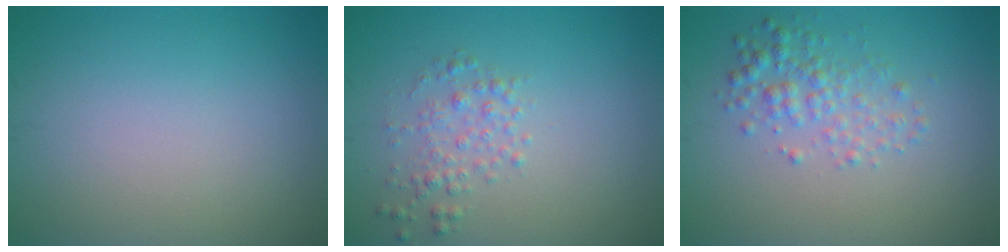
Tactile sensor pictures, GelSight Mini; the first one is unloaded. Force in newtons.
{"total": 1.9, "press": 1.9, "slide": 0.0}
{"total": 2.6, "press": 2.6, "slide": 0.0}